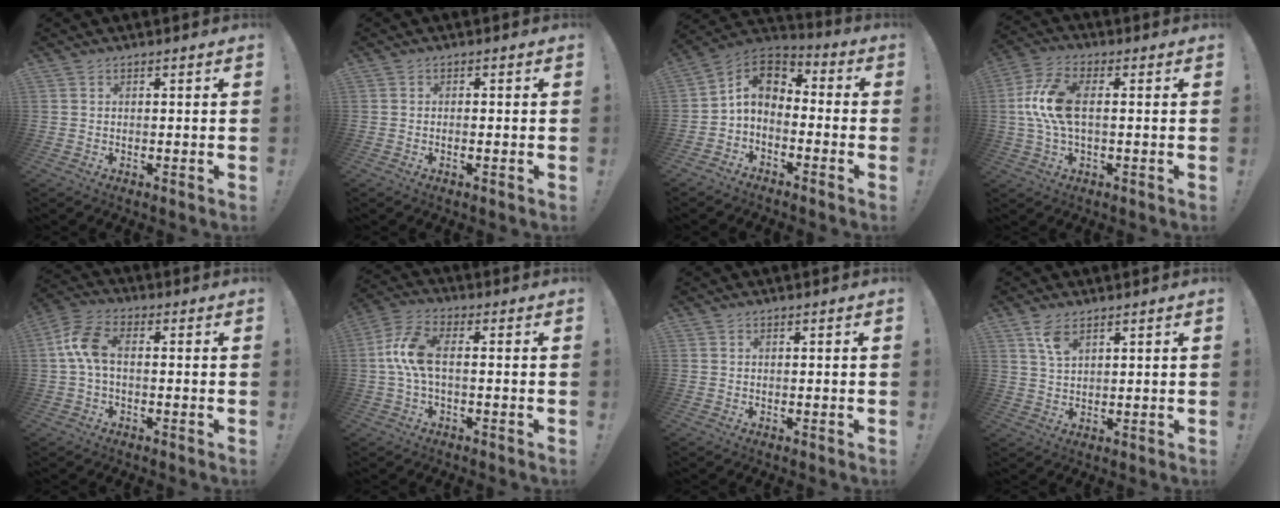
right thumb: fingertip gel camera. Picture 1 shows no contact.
{"total": 1.2, "force": [-0.6, 0.1, 1.1], "torque": [-0.018, 0.000, -0.011]}
{"total": 7.9, "force": [0.1, 5.7, 5.4], "torque": [-0.094, 0.009, 0.008]}
{"total": 12.2, "force": [0.8, 5.8, 10.6], "torque": [-0.211, 0.004, 0.018]}
{"total": 8.8, "force": [0.5, 4.9, 7.3], "torque": [-0.152, 0.014, 0.016]}
{"total": 10.0, "force": [0.3, 4.3, 9.0], "torque": [-0.187, 0.006, 0.009]}
{"total": 0.0}
{"total": 5.5, "force": [3.3, 2.4, 3.6], "torque": [-0.070, -0.010, 0.060]}